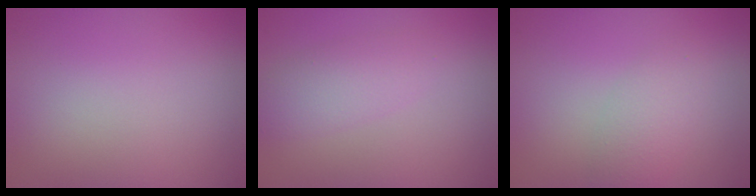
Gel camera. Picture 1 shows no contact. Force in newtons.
{"total": 2.7, "press": 2.7, "slide": 0.1}
{"total": 2.3, "press": 2.3, "slide": 0.1}